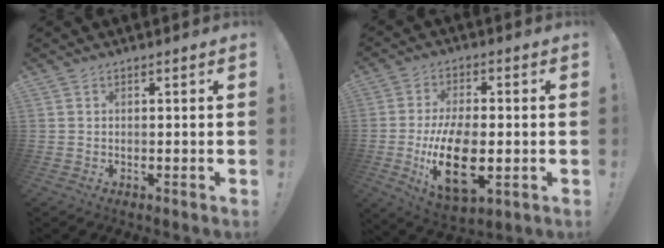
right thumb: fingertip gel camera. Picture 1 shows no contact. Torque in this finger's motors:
{"motor_torque": [2.82, 2.19, 2.02, -0.75, 0.46]}